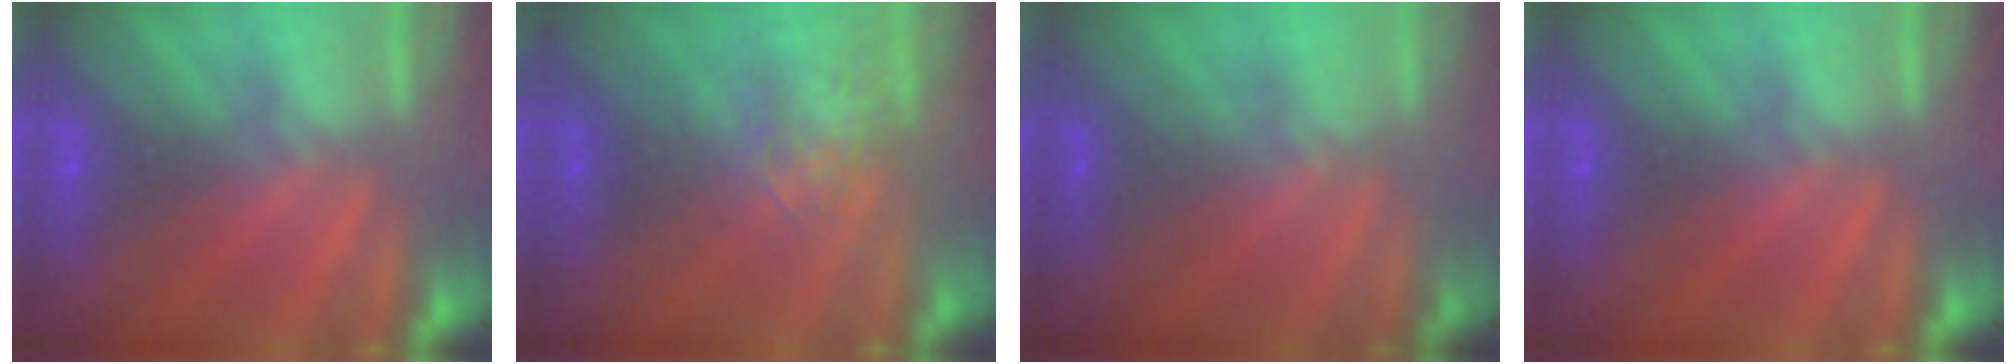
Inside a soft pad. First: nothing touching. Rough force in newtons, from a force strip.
{"total": 2.6}
{"total": 1.5}
{"total": 0.0}